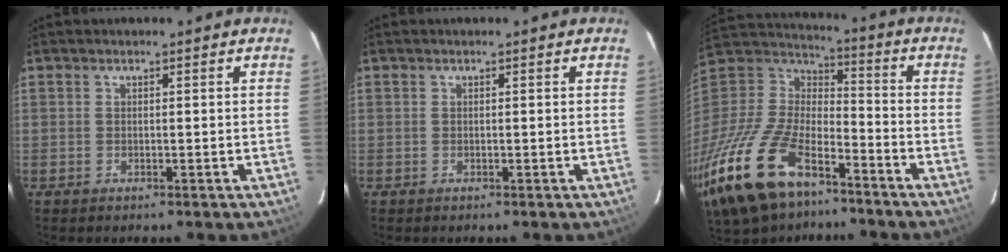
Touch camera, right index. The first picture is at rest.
{"total": 0.0}
{"total": 28.6, "force": [-18.1, 13.5, 17.6], "torque": [-0.390, -0.036, -0.314]}